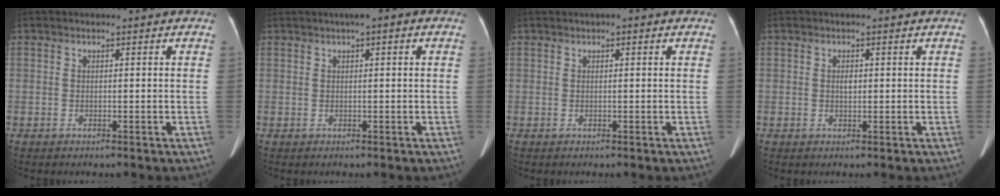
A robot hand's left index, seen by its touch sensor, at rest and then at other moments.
{"total": 2.7, "force": [1.3, 0.6, 2.3], "torque": [-0.037, 0.015, 0.015]}
{"total": 1.3, "force": [0.7, 0.5, 1.0], "torque": [-0.016, 0.011, 0.008]}
{"total": 0.9, "force": [0.1, 0.5, 0.8], "torque": [-0.016, 0.002, 0.003]}